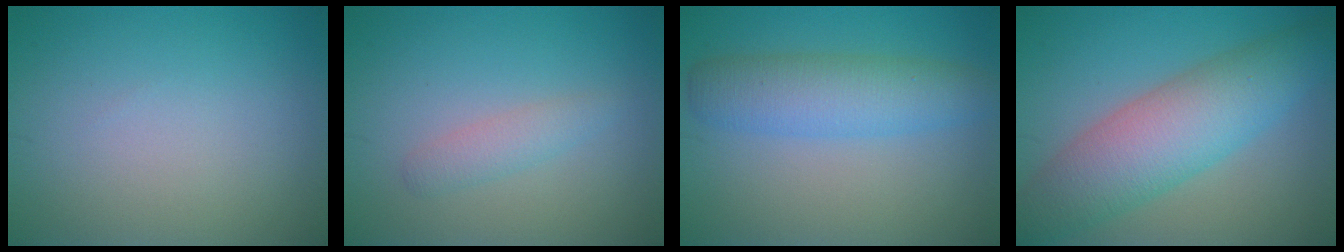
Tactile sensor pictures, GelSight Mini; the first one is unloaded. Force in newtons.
{"total": 1.1, "press": 1.1, "slide": 0.1}
{"total": 4.9, "press": 4.9, "slide": 0.1}
{"total": 7.8, "press": 7.8, "slide": 0.2}